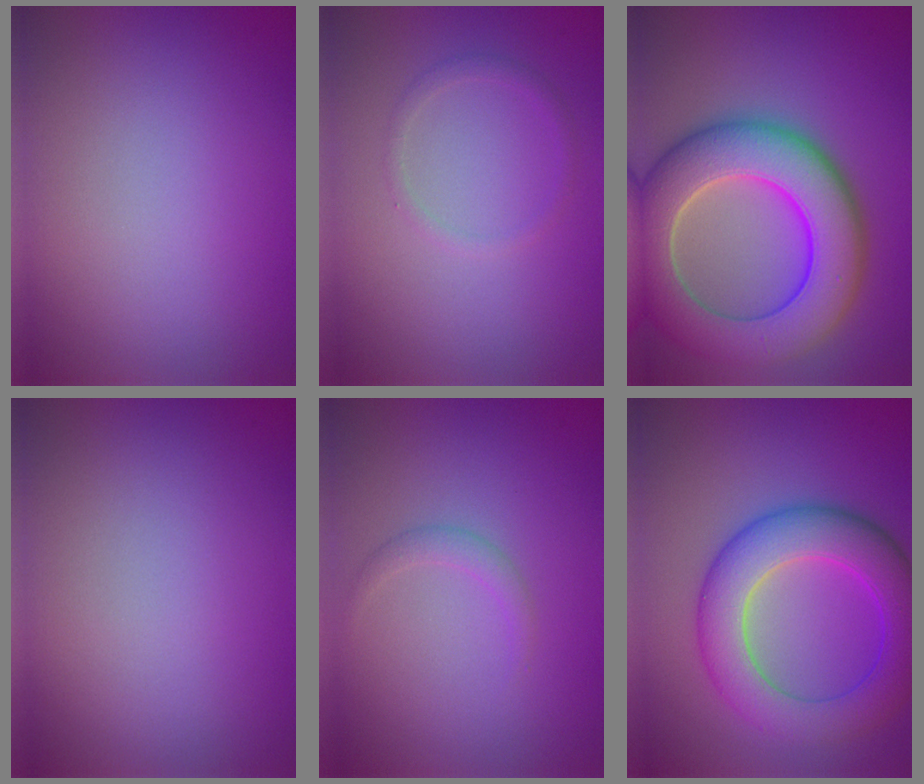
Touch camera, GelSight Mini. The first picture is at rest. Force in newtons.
{"total": 1.0, "press": 1.0, "slide": 0.1}
{"total": 11.0, "press": 11.0, "slide": 0.7}
{"total": 0.0}
{"total": 1.1, "press": 1.1, "slide": 0.1}
{"total": 7.9, "press": 7.9, "slide": 0.3}